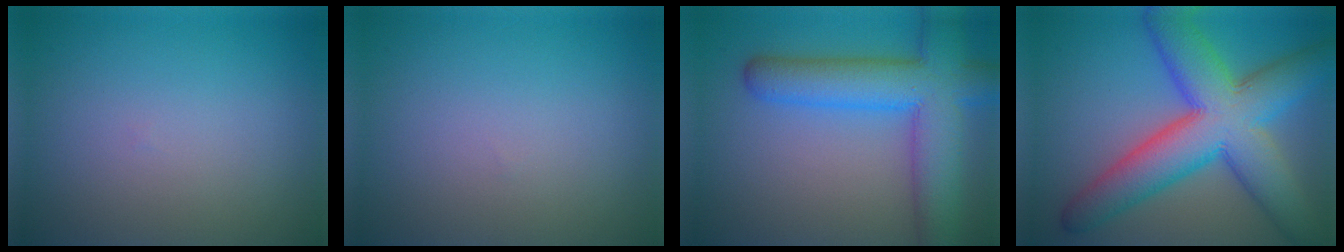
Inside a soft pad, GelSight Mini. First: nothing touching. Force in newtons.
{"total": 0.0}
{"total": 8.9, "press": 8.9, "slide": 0.4}
{"total": 11.3, "press": 11.3, "slide": 0.5}